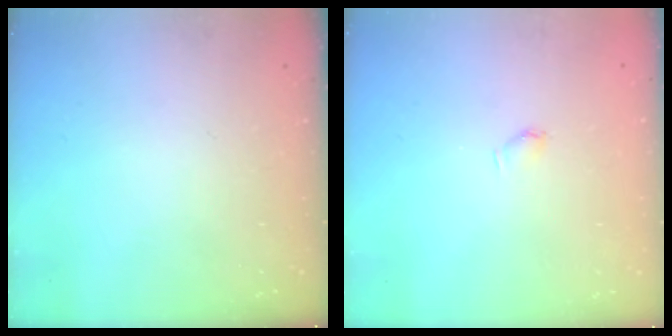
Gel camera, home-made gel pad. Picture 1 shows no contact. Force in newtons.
{"total": 3.5, "press": 3.4, "slide": 0.7}